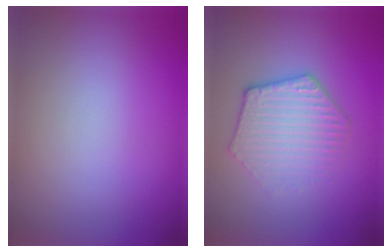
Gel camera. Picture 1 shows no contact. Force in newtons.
{"total": 3.4, "press": 3.3, "slide": 0.5}